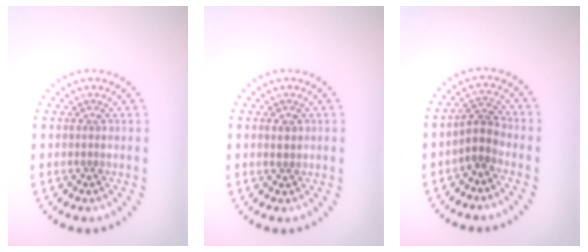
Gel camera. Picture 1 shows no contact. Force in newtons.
{"total": 1.2, "press": 1.1, "slide": 0.3}
{"total": 2.6, "press": 2.0, "slide": 1.6}